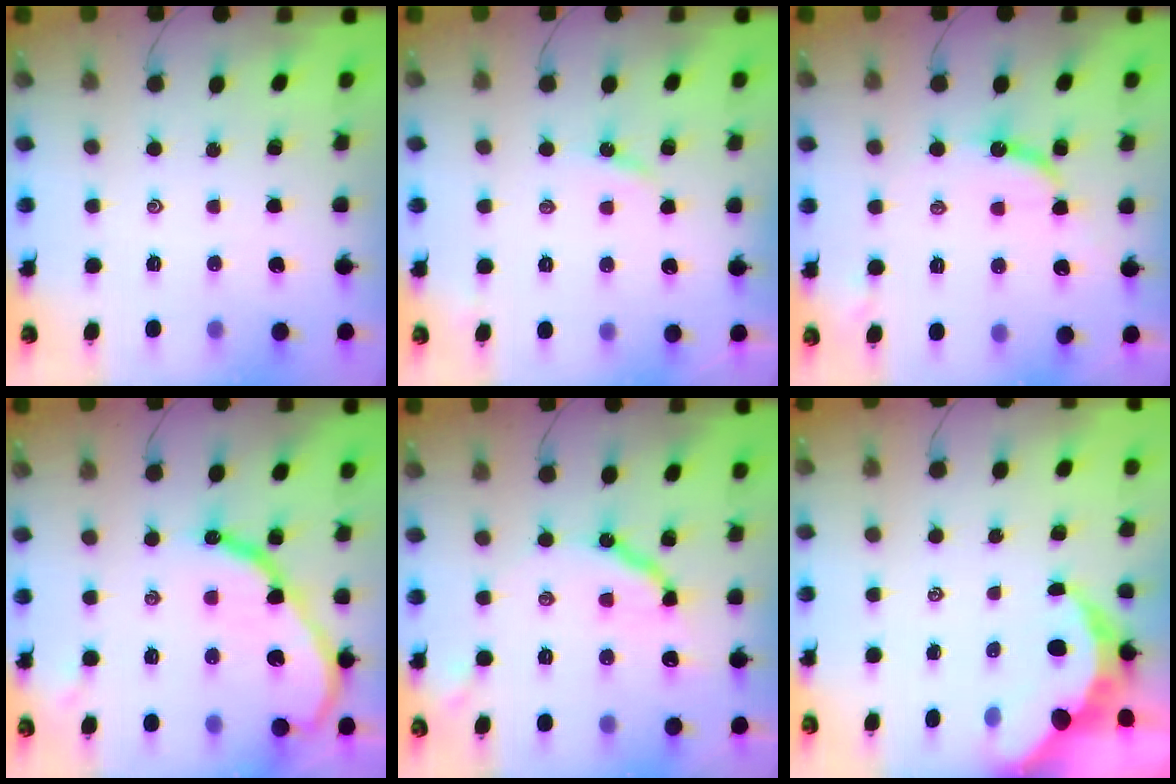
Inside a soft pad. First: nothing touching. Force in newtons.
{"total": 3.8, "press": 3.8, "slide": 0.4}
{"total": 9.2, "press": 9.2, "slide": 0.8}
{"total": 13.6, "press": 13.6, "slide": 1.3}
{"total": 9.7, "press": 9.6, "slide": 1.0}
{"total": 6.8, "press": 6.7, "slide": 0.9}